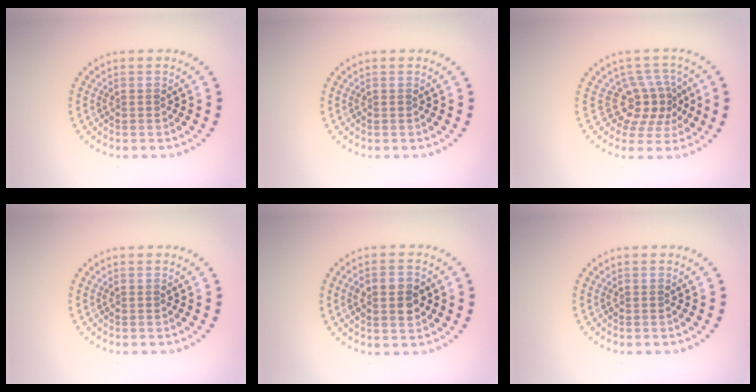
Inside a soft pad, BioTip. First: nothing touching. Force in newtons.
{"total": 0.0}
{"total": 3.6, "press": 2.6, "slide": 2.5}
{"total": 0.0}
{"total": 3.8, "press": 3.7, "slide": 0.3}
{"total": 0.0}